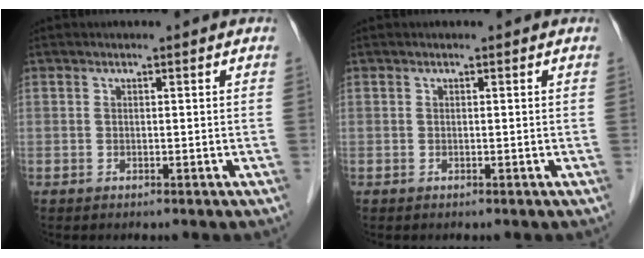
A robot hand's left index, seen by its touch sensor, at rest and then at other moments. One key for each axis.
{"total": 0.0}